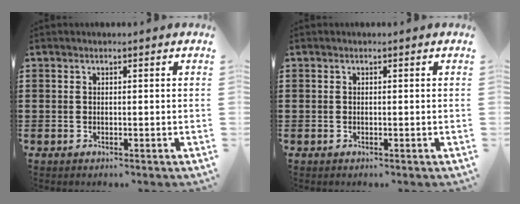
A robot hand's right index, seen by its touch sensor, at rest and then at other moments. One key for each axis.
{"total": 0.0}